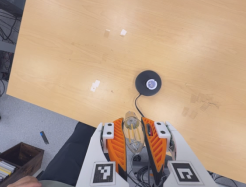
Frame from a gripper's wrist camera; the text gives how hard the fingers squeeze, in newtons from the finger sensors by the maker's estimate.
{"total": 21.1, "left": 22.9, "right": 19.2}